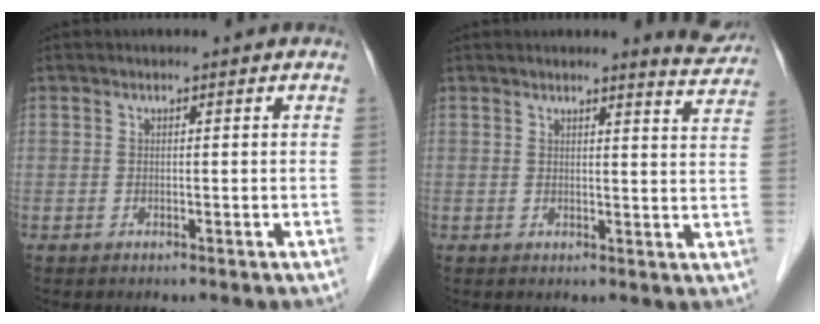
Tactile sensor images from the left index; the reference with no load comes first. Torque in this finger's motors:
{"motor_torque": [0.98, -1.16, 0.49, 0.06]}